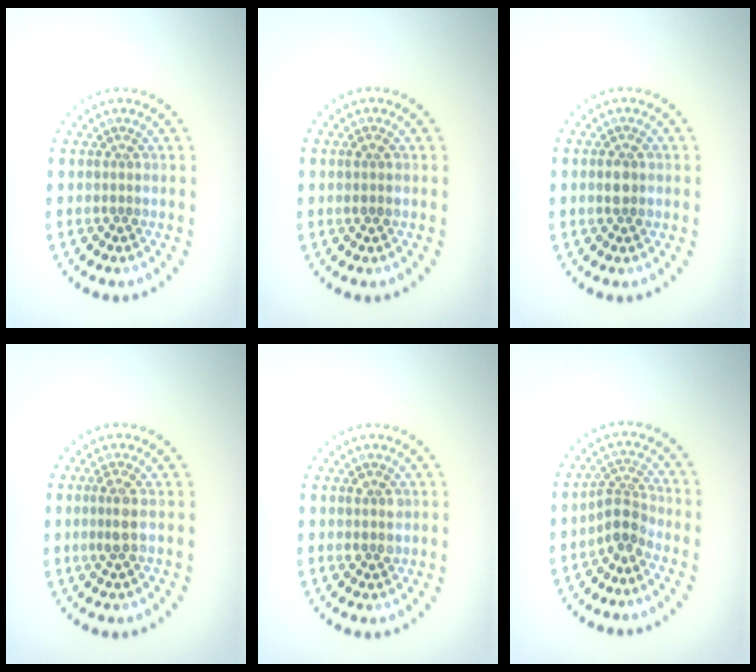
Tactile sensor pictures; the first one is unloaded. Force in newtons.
{"total": 1.0, "press": 0.9, "slide": 0.4}
{"total": 2.1, "press": 2.1, "slide": 0.2}
{"total": 1.8, "press": 1.5, "slide": 0.9}
{"total": 1.4, "press": 1.4, "slide": 0.3}
{"total": 2.5, "press": 1.8, "slide": 1.8}